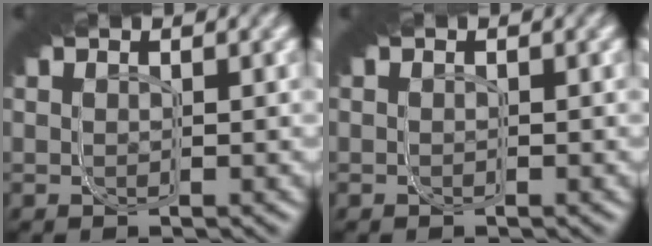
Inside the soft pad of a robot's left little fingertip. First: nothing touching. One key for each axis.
{"total": 0.7, "fx": -0.4, "fy": -0.3, "fz": -0.4, "tx": 0.004, "ty": -0.003, "tz": -0.004}